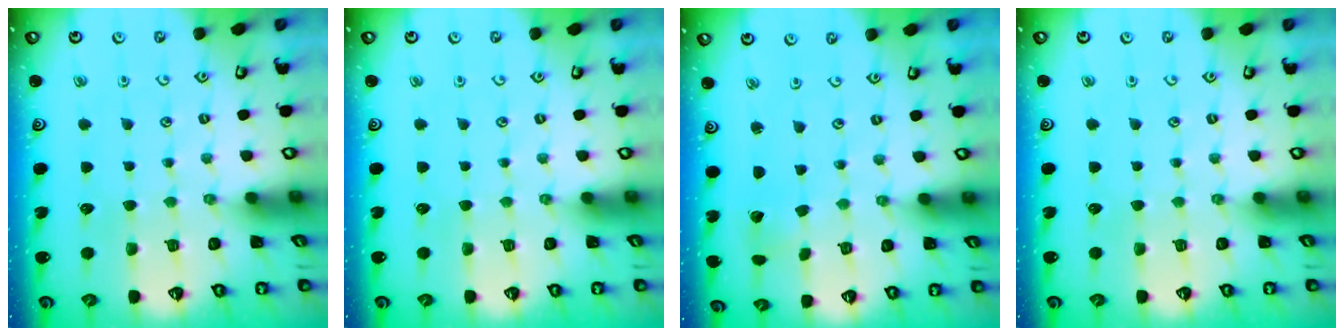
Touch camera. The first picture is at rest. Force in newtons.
{"total": 0.0}
{"total": 1.9, "press": 1.9, "slide": 0.1}
{"total": 0.0}